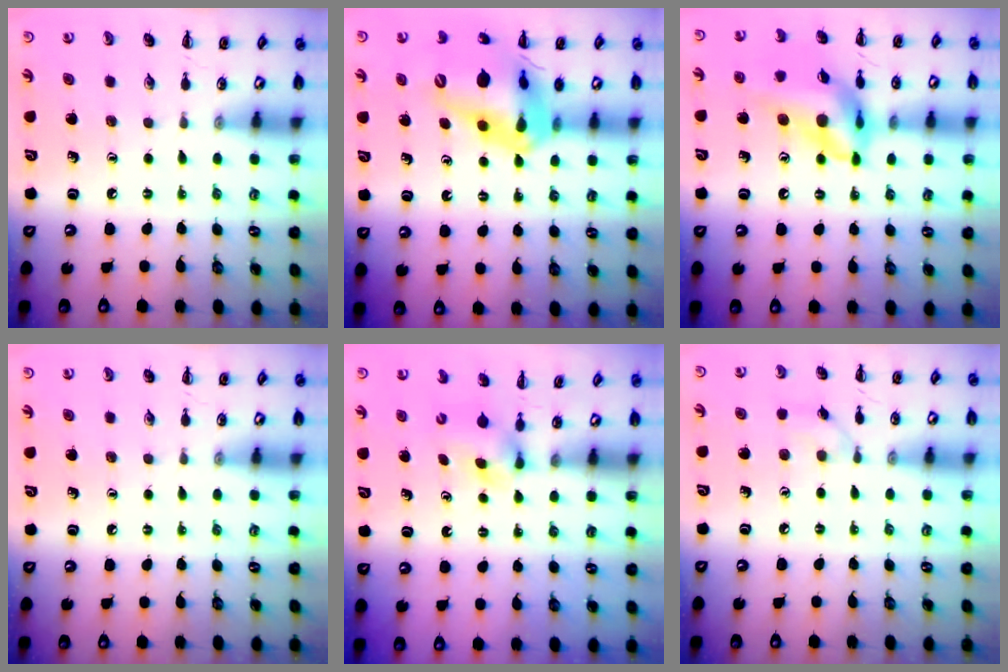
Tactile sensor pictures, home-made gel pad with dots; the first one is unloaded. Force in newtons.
{"total": 19.2, "press": 18.8, "slide": 3.9}
{"total": 14.5, "press": 13.7, "slide": 4.8}
{"total": 0.0}
{"total": 2.9, "press": 2.6, "slide": 1.3}
{"total": 3.7, "press": 3.5, "slide": 1.1}